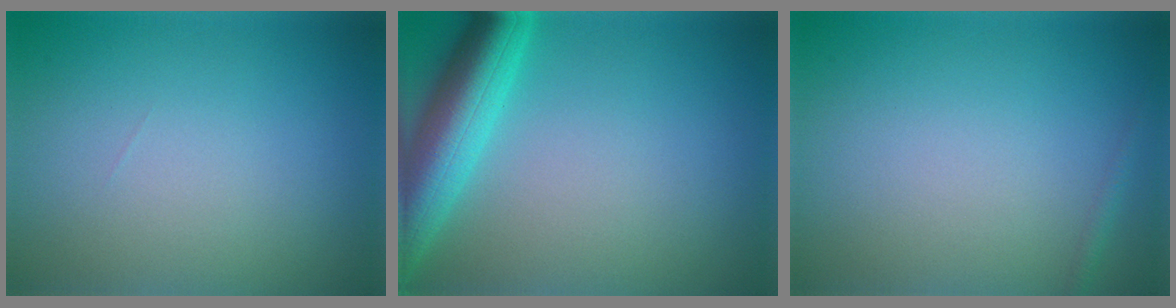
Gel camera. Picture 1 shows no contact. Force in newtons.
{"total": 7.0, "press": 6.9, "slide": 0.4}
{"total": 0.8, "press": 0.8, "slide": 0.0}